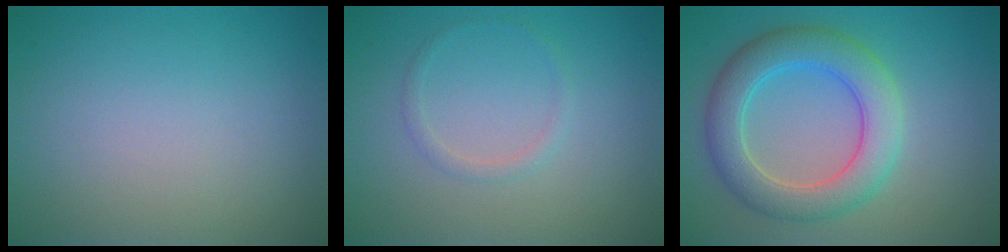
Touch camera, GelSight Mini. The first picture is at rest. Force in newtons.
{"total": 1.0, "press": 1.0, "slide": 0.1}
{"total": 6.0, "press": 6.0, "slide": 0.5}